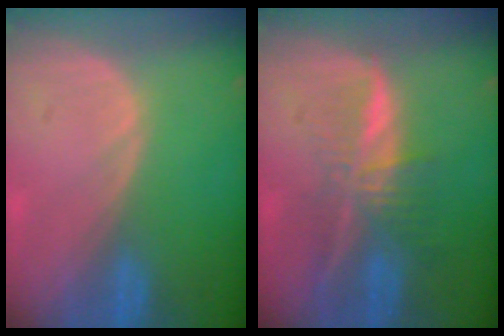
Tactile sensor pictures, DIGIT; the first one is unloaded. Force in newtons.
{"total": 7.3, "press": 6.1, "slide": 4.0}